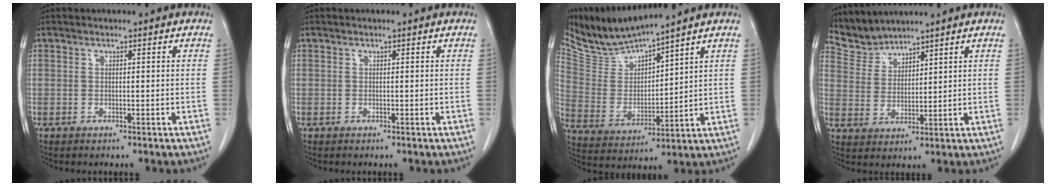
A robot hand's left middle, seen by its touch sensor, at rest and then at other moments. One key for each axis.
{"total": 0.0}
{"total": 8.8, "fx": 8.6, "fy": -0.8, "fz": 1.6, "tx": -0.053, "ty": -0.010, "tz": 0.190}
{"total": 4.8, "fx": 4.7, "fy": 0.3, "fz": -0.8, "tx": 0.009, "ty": 0.002, "tz": 0.107}